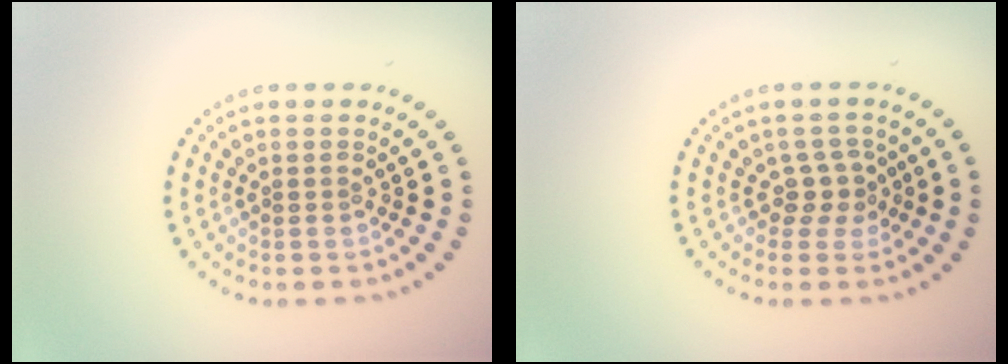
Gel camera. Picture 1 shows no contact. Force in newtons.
{"total": 2.1, "press": 1.6, "slide": 1.4}